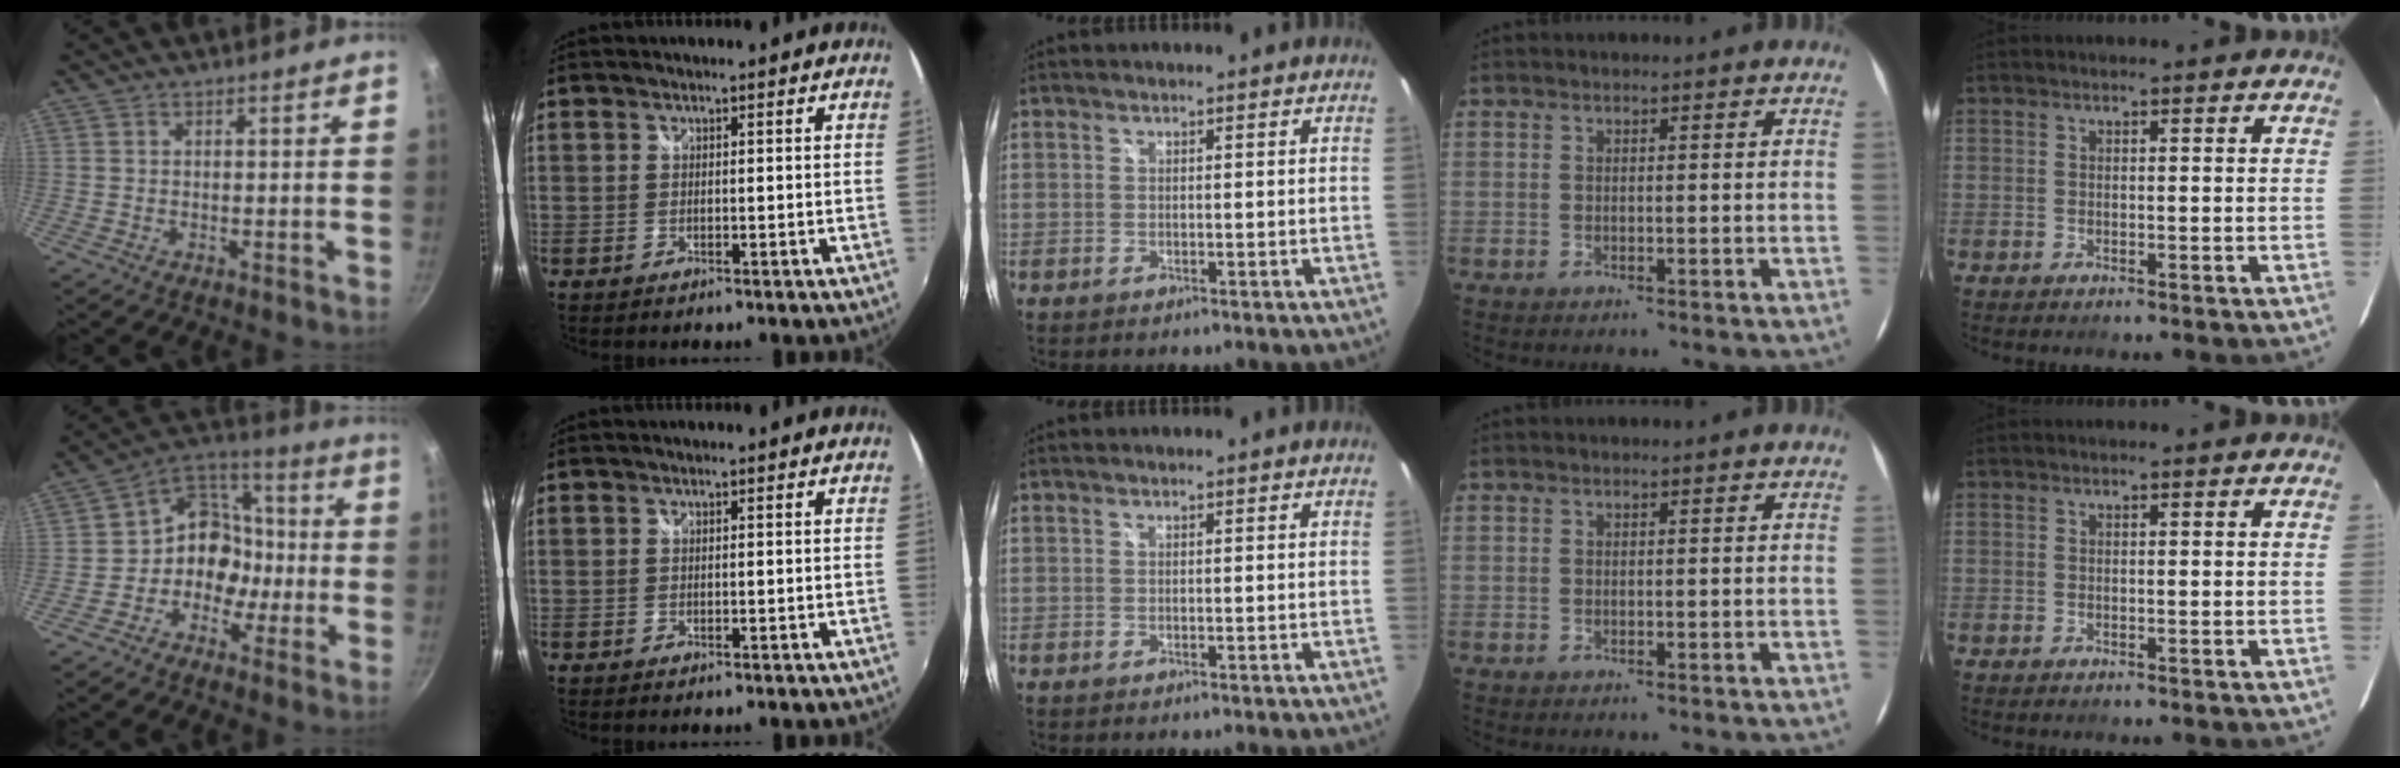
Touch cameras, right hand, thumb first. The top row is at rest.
{"thumb": {"total": 11.4, "force": [-2.9, 9.8, 5.1], "torque": [-0.019, 0.060, -0.068]}}